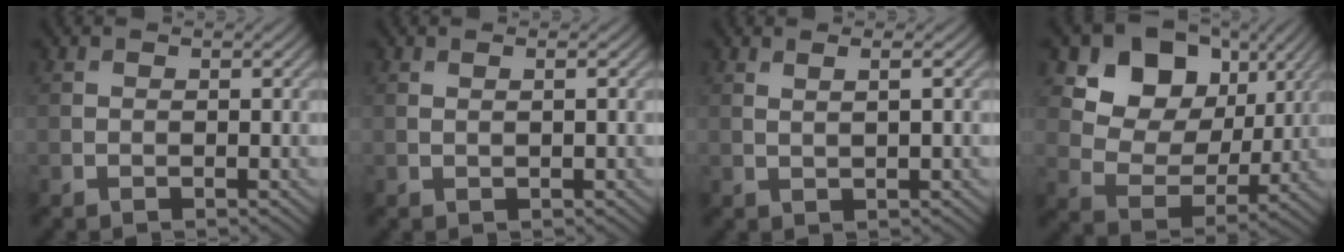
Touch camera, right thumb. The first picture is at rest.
{"total": 0.8, "force": [0.2, 0.0, 0.7], "torque": [-0.015, 0.003, 0.003]}
{"total": 1.8, "force": [0.8, 0.3, 1.6], "torque": [-0.021, 0.000, 0.007]}
{"total": 11.9, "force": [5.6, 8.5, 6.0], "torque": [-0.115, 0.002, 0.092]}